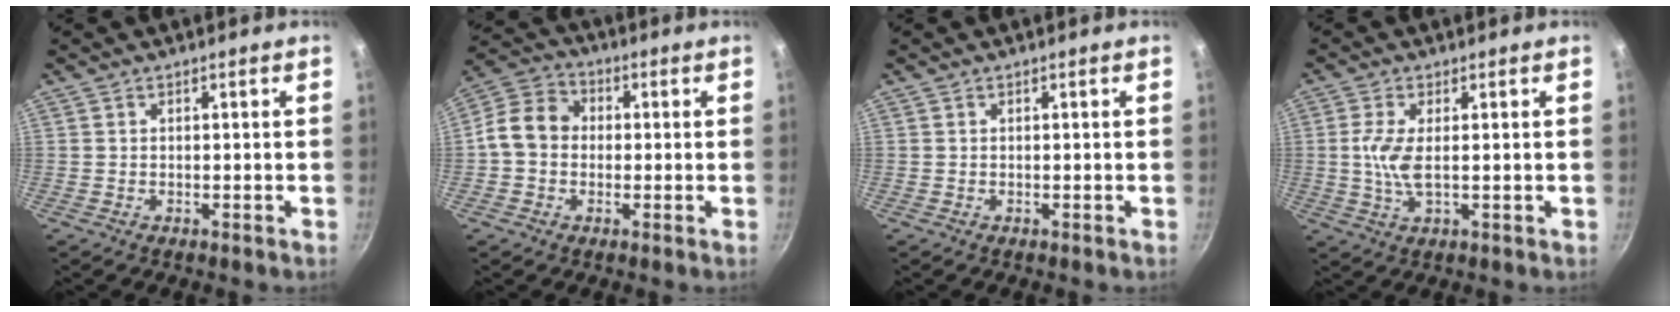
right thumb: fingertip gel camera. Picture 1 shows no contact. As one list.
[{"total": 8.8, "force": [-0.3, 7.3, 4.9], "torque": [-0.063, 0.023, -0.030]}, {"total": 0.0}, {"total": 5.7, "force": [0.3, 2.1, 5.2], "torque": [-0.118, -0.001, 0.005]}]